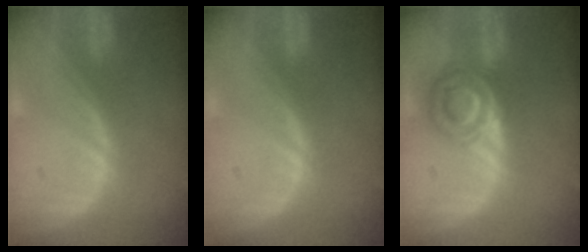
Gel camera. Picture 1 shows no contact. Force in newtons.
{"total": 0.0}
{"total": 7.2, "press": 6.0, "slide": 3.9}